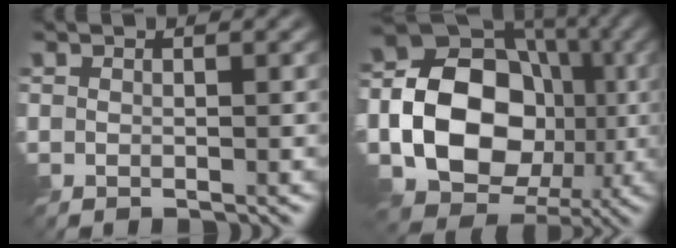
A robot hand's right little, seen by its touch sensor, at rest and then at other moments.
{"total": 15.6, "force": [-2.7, 12.2, 9.3], "torque": [-0.155, -0.009, -0.053]}